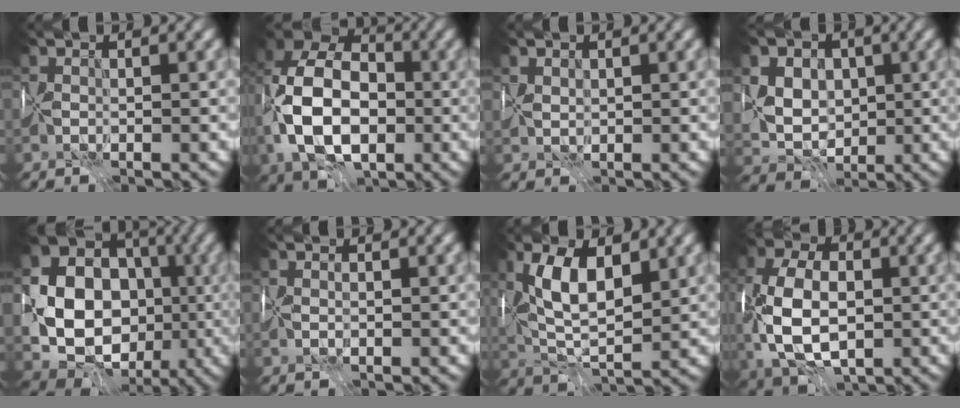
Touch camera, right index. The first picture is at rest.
{"total": 13.6, "force": [-2.1, 9.1, 9.9], "torque": [-0.207, -0.009, -0.049]}
{"total": 1.0, "force": [0.7, 0.7, 0.4], "torque": [-0.008, 0.003, 0.015]}
{"total": 9.5, "force": [2.4, 7.5, 5.3], "torque": [-0.082, 0.028, 0.022]}
{"total": 18.1, "force": [-1.1, 16.1, 8.2], "torque": [-0.178, 0.003, -0.031]}
{"total": 1.1, "force": [0.0, 0.7, 0.9], "torque": [-0.016, 0.001, 0.000]}
{"total": 8.1, "force": [2.4, 3.7, 6.8], "torque": [-0.135, 0.012, 0.038]}
{"total": 11.3, "force": [-1.1, 7.4, 8.5], "torque": [-0.196, -0.010, -0.024]}